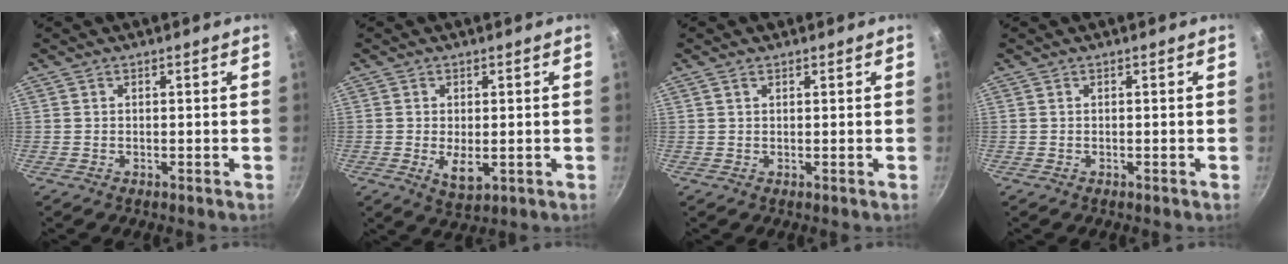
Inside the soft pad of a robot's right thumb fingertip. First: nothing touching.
{"total": 4.5, "force": [-0.6, 2.5, 3.7], "torque": [-0.061, -0.012, -0.001]}
{"total": 1.4, "force": [0.9, 0.8, 0.7], "torque": [-0.010, -0.001, 0.015]}
{"total": 0.0}